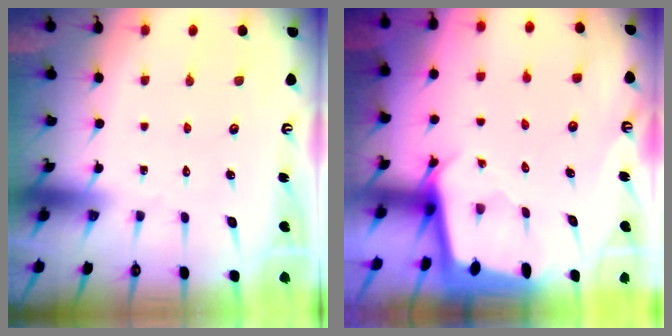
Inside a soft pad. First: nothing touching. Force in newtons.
{"total": 2.4, "press": 2.4, "slide": 0.2}